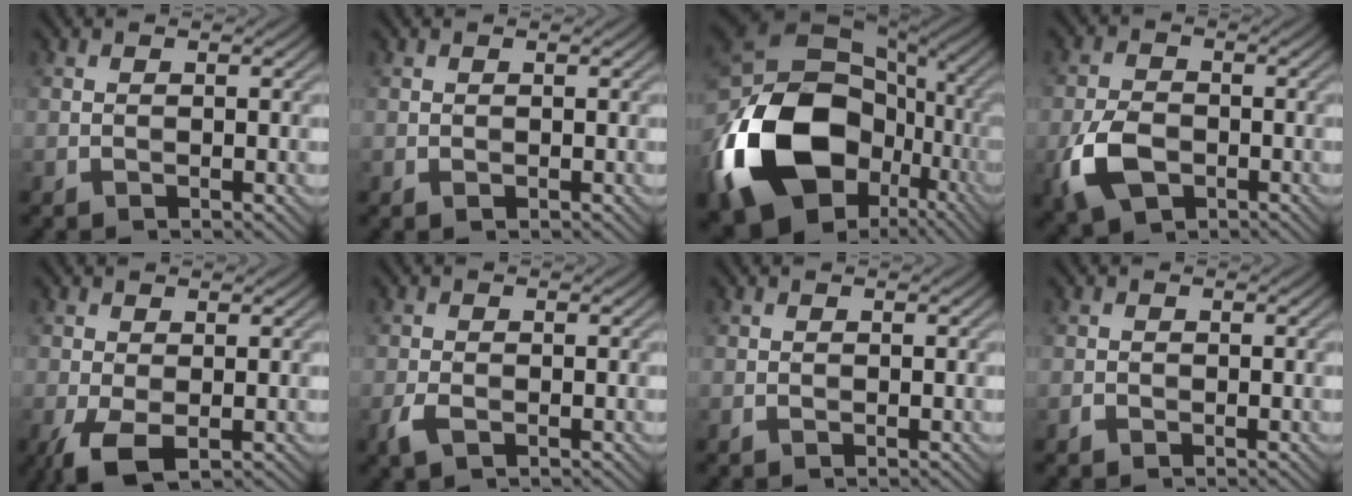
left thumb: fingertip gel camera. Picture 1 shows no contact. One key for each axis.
{"total": 0.7, "fx": 0.3, "fy": 0.6, "fz": 0.2, "tx": -0.002, "ty": 0.001, "tz": 0.005}
{"total": 20.1, "fx": -5.4, "fy": 14.7, "fz": 12.6, "tx": -0.298, "ty": -0.009, "tz": -0.107}
{"total": 7.2, "fx": -2.9, "fy": 4.9, "fz": 4.5, "tx": -0.111, "ty": -0.009, "tz": -0.063}
{"total": 4.9, "fx": -1.3, "fy": 2.9, "fz": 3.7, "tx": -0.093, "ty": 0.001, "tz": -0.032}
{"total": 2.8, "fx": -1.1, "fy": 1.9, "fz": 1.7, "tx": -0.047, "ty": -0.003, "tz": -0.027}
{"total": 0.6, "fx": 0.3, "fy": 0.5, "fz": 0.0, "tx": 0.000, "ty": 0.002, "tz": 0.006}
{"total": 1.2, "fx": -0.2, "fy": 1.1, "fz": 0.0, "tx": -0.001, "ty": -0.001, "tz": -0.010}